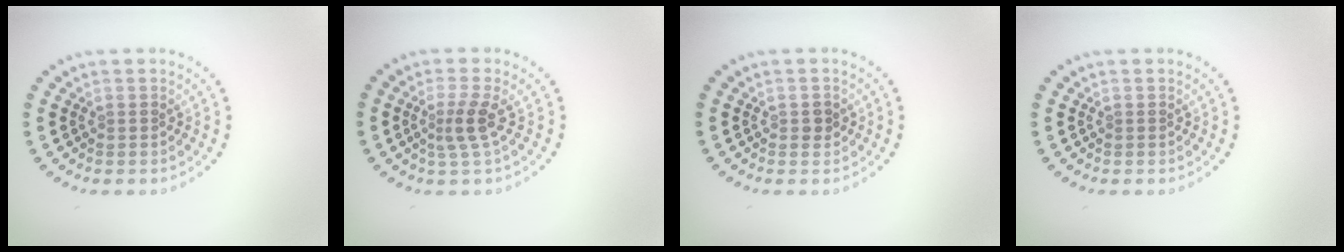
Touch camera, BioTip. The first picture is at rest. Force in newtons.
{"total": 2.3, "press": 1.7, "slide": 1.6}
{"total": 0.9, "press": 0.9, "slide": 0.2}
{"total": 0.0}